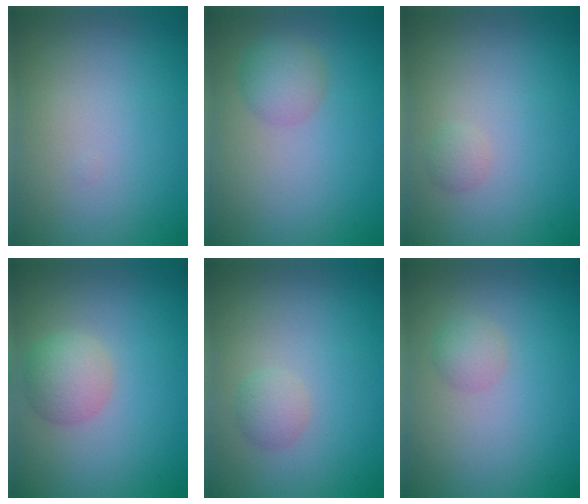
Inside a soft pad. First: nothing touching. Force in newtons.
{"total": 2.5, "press": 2.5, "slide": 0.1}
{"total": 0.8, "press": 0.8, "slide": 0.1}
{"total": 3.0, "press": 3.0, "slide": 0.2}
{"total": 1.4, "press": 1.4, "slide": 0.1}
{"total": 1.5, "press": 1.5, "slide": 0.1}